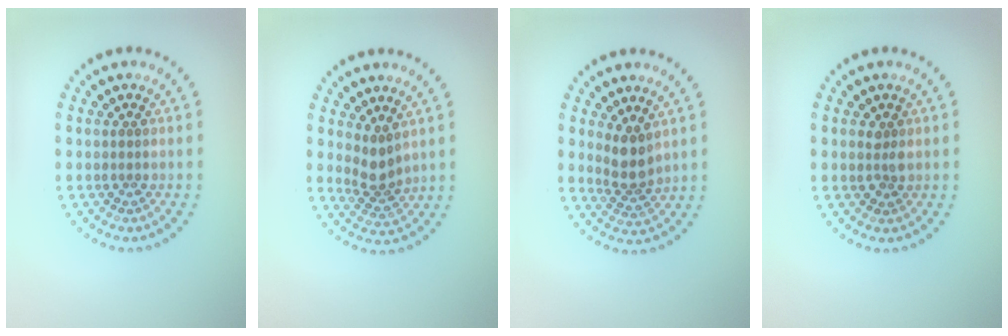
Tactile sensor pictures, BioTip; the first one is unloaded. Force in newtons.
{"total": 2.4, "press": 1.9, "slide": 1.5}
{"total": 2.8, "press": 2.2, "slide": 1.7}
{"total": 0.9, "press": 0.9, "slide": 0.3}